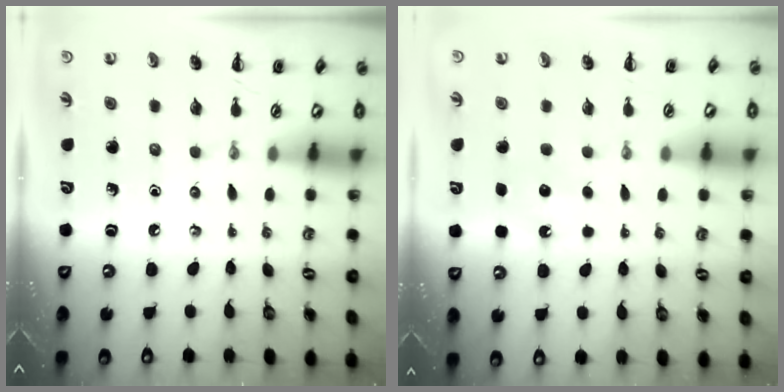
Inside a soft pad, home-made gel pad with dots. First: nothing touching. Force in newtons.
{"total": 5.0, "press": 4.8, "slide": 1.3}